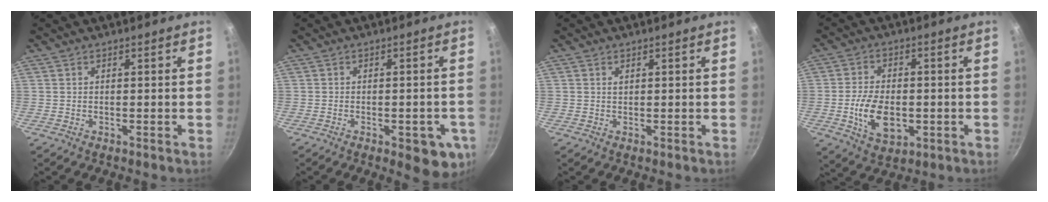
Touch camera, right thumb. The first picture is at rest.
{"total": 11.3, "force": [-4.2, 4.4, 9.6], "torque": [-0.085, 0.009, -0.050]}
{"total": 0.7, "force": [0.3, 0.5, 0.4], "torque": [-0.006, 0.001, 0.006]}
{"total": 10.7, "force": [-2.0, 6.6, 8.2], "torque": [-0.138, 0.003, -0.031]}